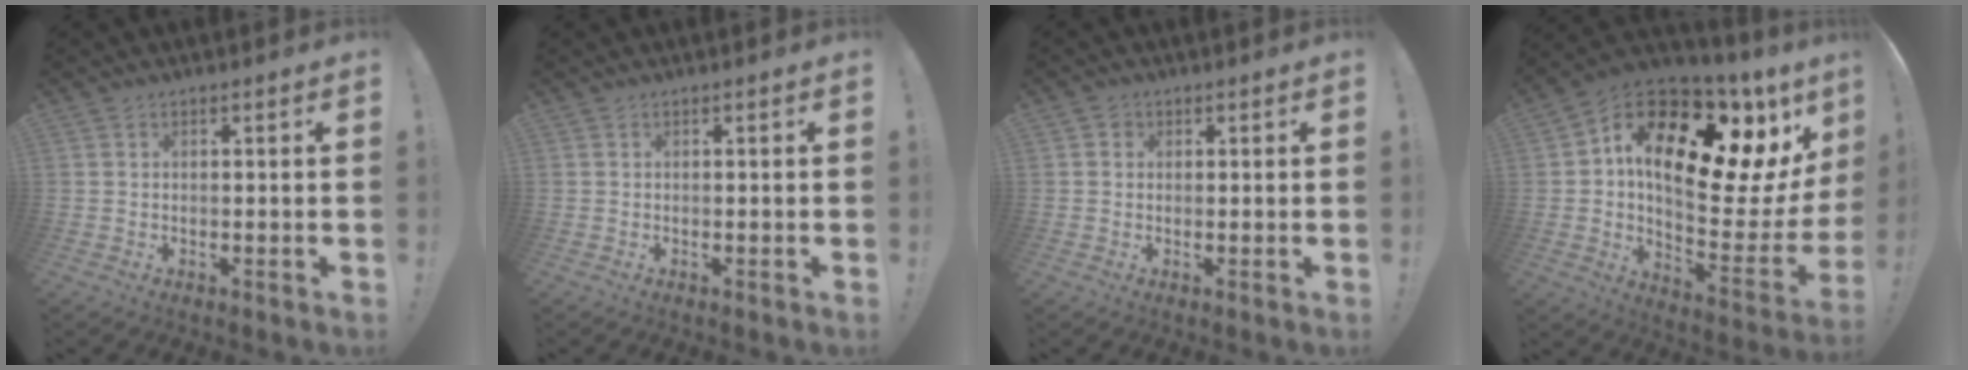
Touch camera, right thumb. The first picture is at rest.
{"total": 0.0}
{"total": 1.6, "force": [0.3, 1.5, 0.5], "torque": [-0.002, 0.001, 0.004]}
{"total": 21.3, "force": [7.2, 10.3, 17.2], "torque": [-0.266, -0.045, 0.127]}